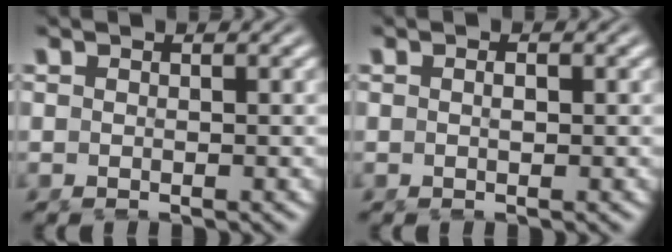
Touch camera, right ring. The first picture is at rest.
{"total": 0.6, "force": [-0.2, -0.1, 0.5], "torque": [-0.008, -0.004, 0.000]}